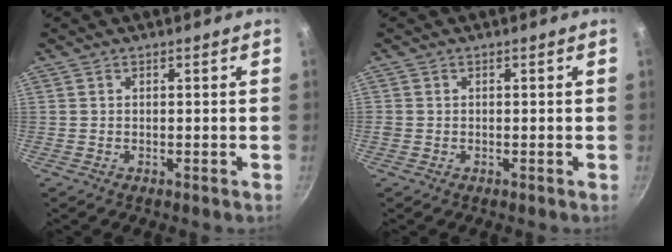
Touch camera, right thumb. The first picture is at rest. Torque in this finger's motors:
{"motor_torque": [-0.33, 0.55, 0.23, 0.54, 0.00]}